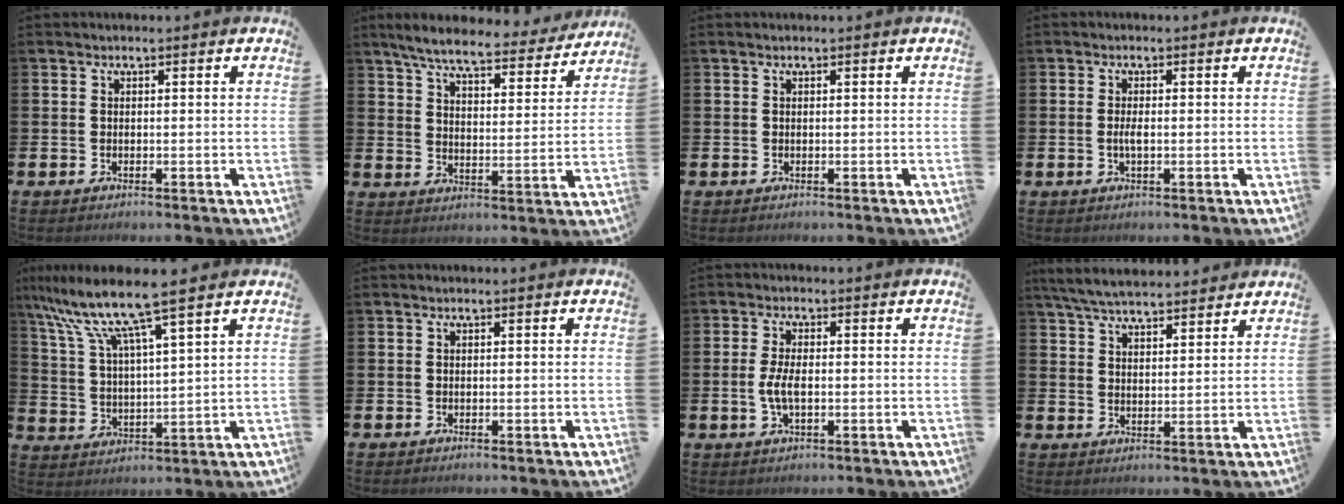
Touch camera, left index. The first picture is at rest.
{"total": 7.1, "force": [6.5, 1.0, 2.8], "torque": [-0.076, -0.037, 0.108]}
{"total": 0.0}
{"total": 1.6, "force": [-0.2, 0.5, 1.5], "torque": [-0.020, -0.003, -0.007]}
{"total": 10.0, "force": [8.2, 0.5, 5.7], "torque": [-0.143, -0.036, 0.139]}
{"total": 0.0}
{"total": 3.6, "force": [-0.4, 1.5, 3.3], "torque": [-0.058, -0.002, -0.013]}
{"total": 5.8, "force": [5.6, 0.7, 1.3], "torque": [-0.046, -0.023, 0.102]}